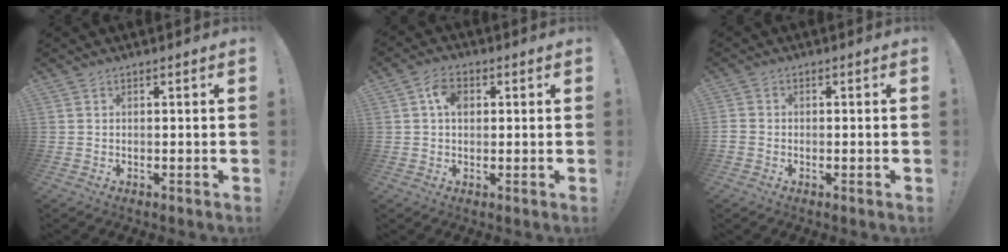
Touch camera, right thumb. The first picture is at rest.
{"total": 5.5, "force": [1.4, 3.8, 3.7], "torque": [-0.062, 0.007, 0.025]}
{"total": 1.8, "force": [-1.1, 1.2, 0.7], "torque": [-0.007, 0.007, -0.018]}